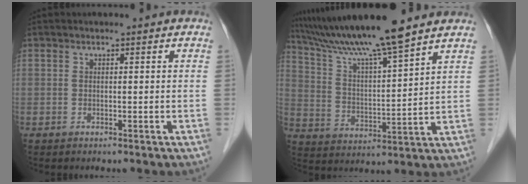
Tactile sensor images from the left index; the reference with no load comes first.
{"total": 14.3, "force": [12.2, -0.8, 7.4], "torque": [-0.138, 0.009, 0.217]}